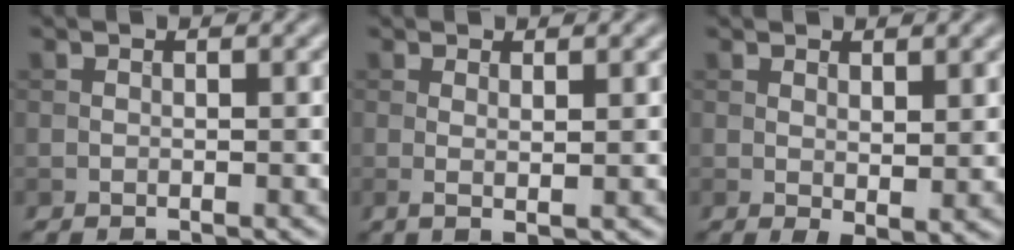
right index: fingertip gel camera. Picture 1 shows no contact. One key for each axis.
{"total": 1.5, "fx": 0.4, "fy": 0.2, "fz": 1.4, "tx": -0.024, "ty": -0.001, "tz": 0.005}
{"total": 2.1, "fx": 0.7, "fy": 0.7, "fz": 1.9, "tx": -0.031, "ty": -0.010, "tz": 0.018}